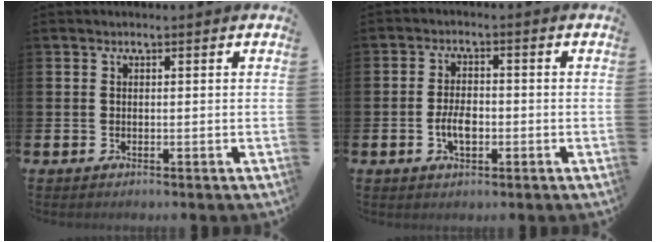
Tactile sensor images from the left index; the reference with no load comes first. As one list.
[{"total": 3.8, "force": [-0.8, 2.0, 3.0], "torque": [-0.044, 0.000, -0.016]}]